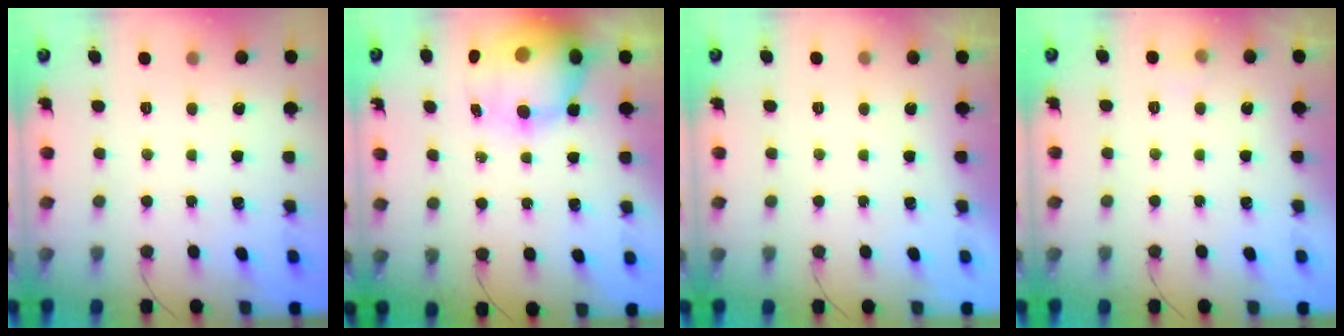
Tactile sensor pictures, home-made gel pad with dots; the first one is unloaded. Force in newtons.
{"total": 14.3, "press": 13.9, "slide": 3.3}
{"total": 0.0}
{"total": 7.2, "press": 3.7, "slide": 6.2}